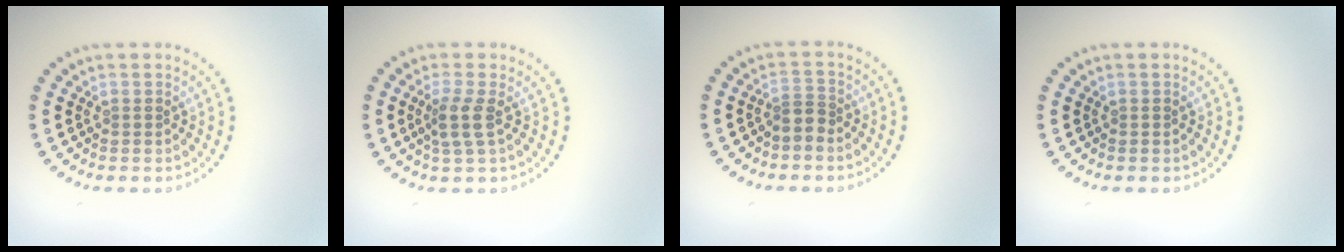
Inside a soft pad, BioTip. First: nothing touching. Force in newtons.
{"total": 2.0, "press": 1.6, "slide": 1.2}
{"total": 1.4, "press": 1.0, "slide": 1.0}
{"total": 0.0}